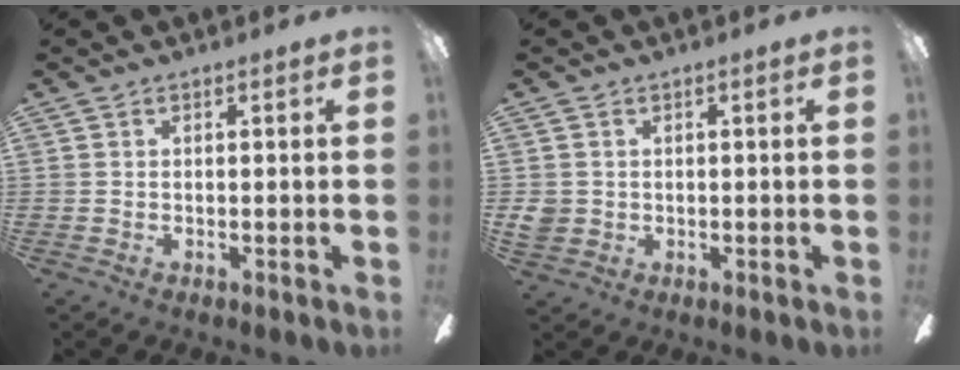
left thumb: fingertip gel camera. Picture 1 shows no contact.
{"total": 3.0, "force": [0.3, 2.9, 0.9], "torque": [-0.019, 0.007, 0.007]}